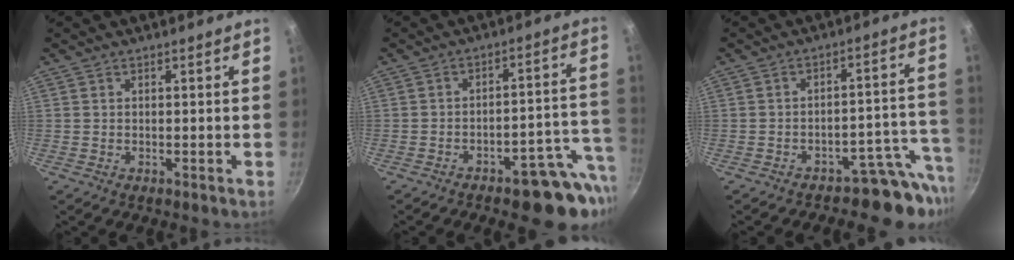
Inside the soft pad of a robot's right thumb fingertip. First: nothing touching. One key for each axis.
{"total": 13.2, "fx": -7.2, "fy": 5.4, "fz": 9.7, "tx": -0.069, "ty": 0.062, "tz": -0.092}
{"total": 8.6, "fx": -6.8, "fy": 4.0, "fz": 3.5, "tx": 0.019, "ty": 0.079, "tz": -0.096}